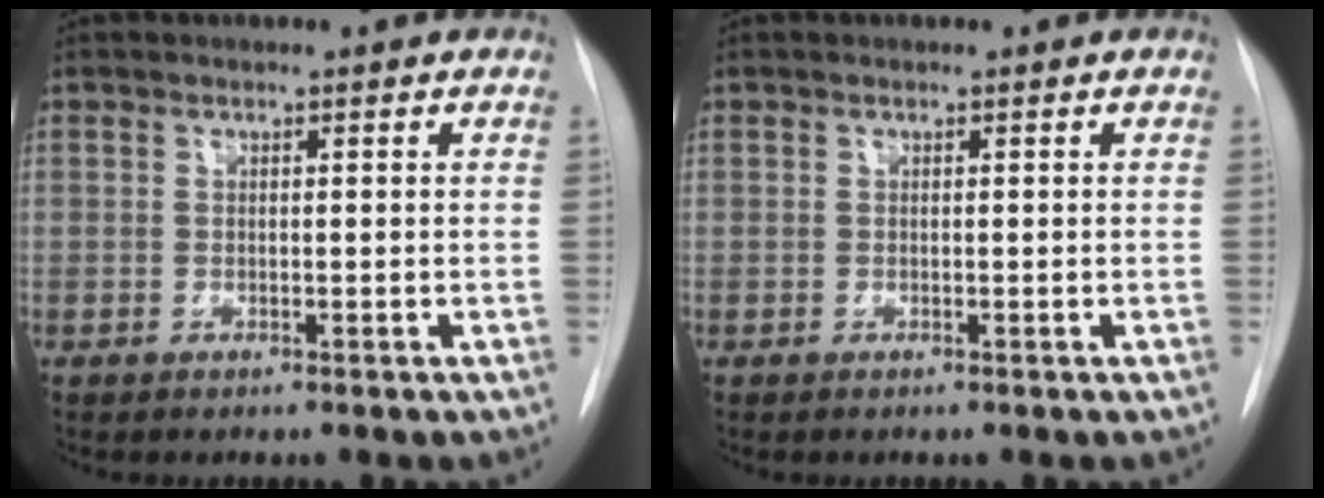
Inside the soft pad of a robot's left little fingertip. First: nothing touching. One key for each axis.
{"total": 0.0}